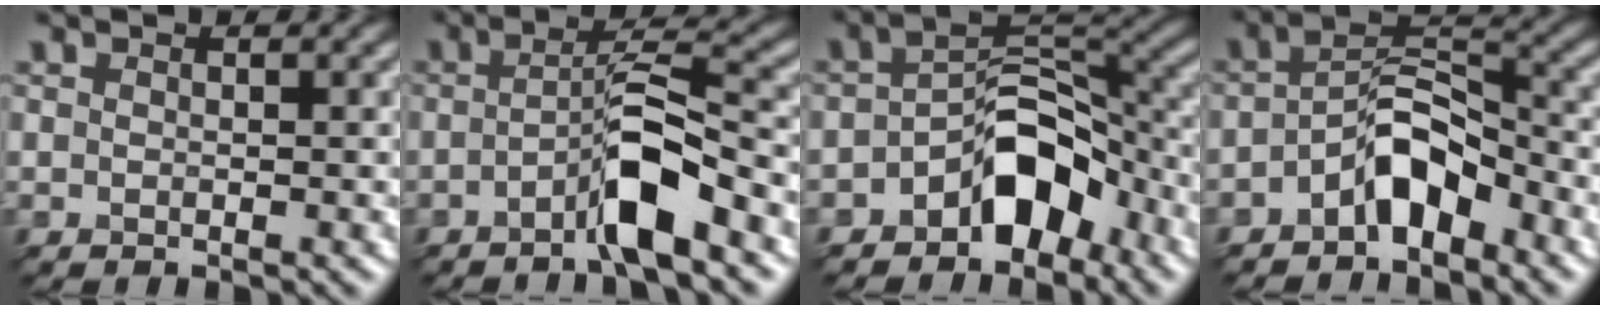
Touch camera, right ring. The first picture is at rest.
{"total": 4.6, "force": [-2.8, 0.0, 3.7], "torque": [-0.073, 0.020, -0.042]}
{"total": 5.9, "force": [-3.9, 2.7, 3.5], "torque": [-0.050, 0.019, -0.062]}
{"total": 4.7, "force": [-3.5, 1.3, 2.8], "torque": [-0.058, 0.018, -0.058]}